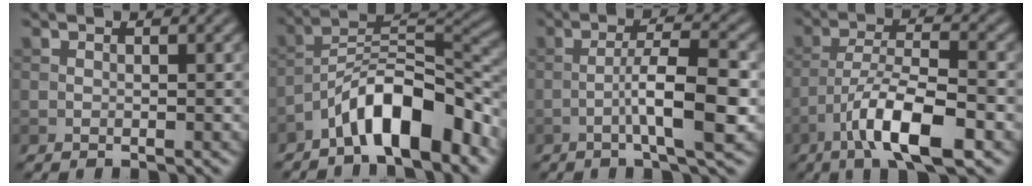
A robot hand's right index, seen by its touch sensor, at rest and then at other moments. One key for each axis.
{"total": 8.7, "fx": -5.6, "fy": 2.5, "fz": 6.2, "tx": -0.099, "ty": 0.017, "tz": -0.099}
{"total": 6.1, "fx": -1.9, "fy": 0.9, "fz": 5.7, "tx": -0.093, "ty": 0.014, "tz": -0.036}
{"total": 8.6, "fx": -4.5, "fy": 2.4, "fz": 6.9, "tx": -0.119, "ty": 0.009, "tz": -0.082}